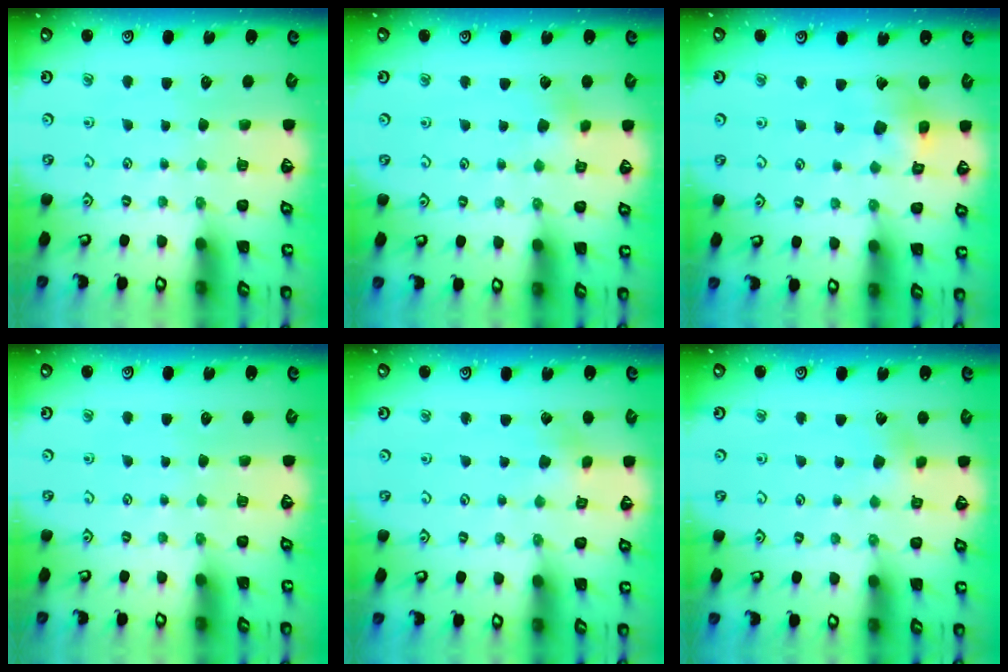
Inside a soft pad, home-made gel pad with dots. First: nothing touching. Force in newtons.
{"total": 2.6, "press": 2.6, "slide": 0.4}
{"total": 10.8, "press": 10.7, "slide": 1.6}
{"total": 0.0}
{"total": 1.7, "press": 1.6, "slide": 0.2}
{"total": 3.1, "press": 3.1, "slide": 0.3}